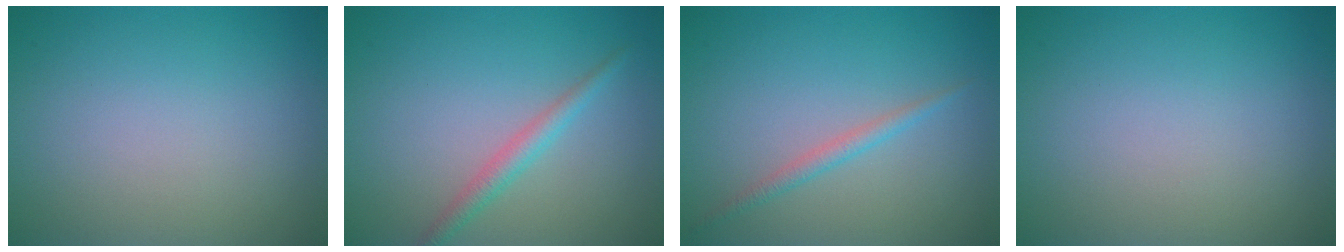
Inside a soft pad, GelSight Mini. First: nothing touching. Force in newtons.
{"total": 2.0, "press": 2.0, "slide": 0.1}
{"total": 1.4, "press": 1.4, "slide": 0.1}
{"total": 0.0}